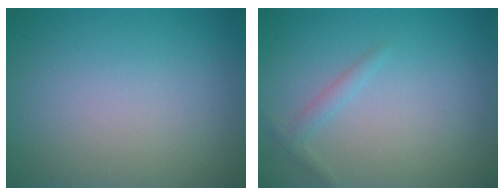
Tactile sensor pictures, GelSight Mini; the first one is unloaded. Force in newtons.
{"total": 1.1, "press": 1.1, "slide": 0.0}